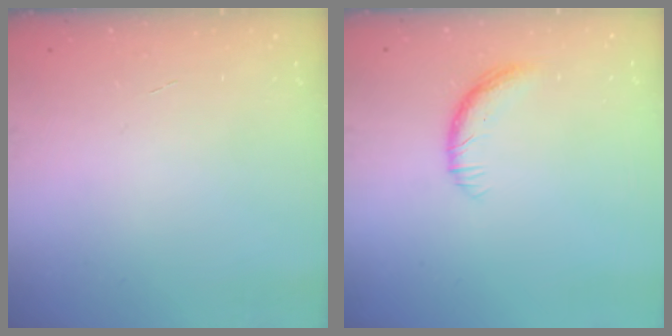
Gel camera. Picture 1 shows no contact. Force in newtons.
{"total": 6.8, "press": 6.8, "slide": 0.7}